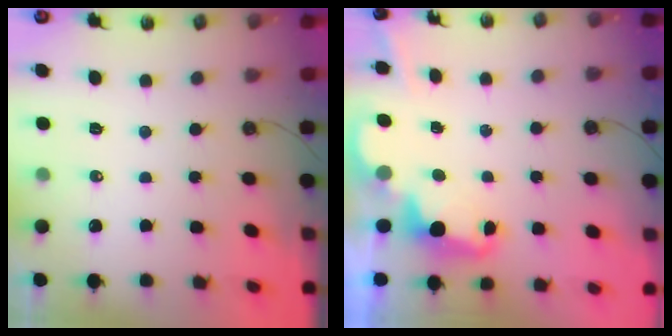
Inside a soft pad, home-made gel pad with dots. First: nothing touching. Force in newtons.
{"total": 2.4, "press": 2.3, "slide": 0.5}